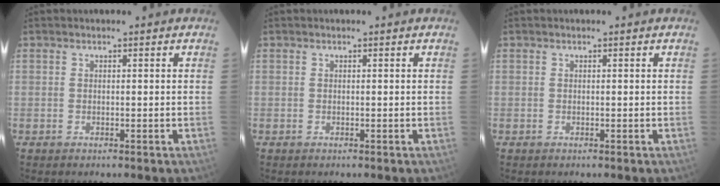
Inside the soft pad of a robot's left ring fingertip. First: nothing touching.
{"total": 0.0}
{"total": 0.0}